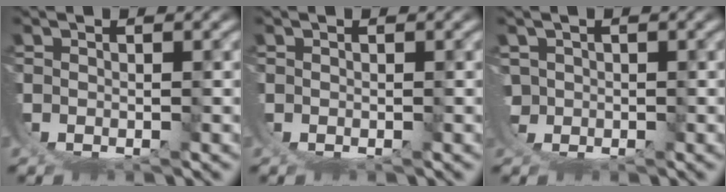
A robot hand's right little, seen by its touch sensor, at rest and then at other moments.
{"total": 0.0}
{"total": 2.7, "force": [-0.3, 2.5, 1.0], "torque": [-0.043, -0.028, 0.004]}